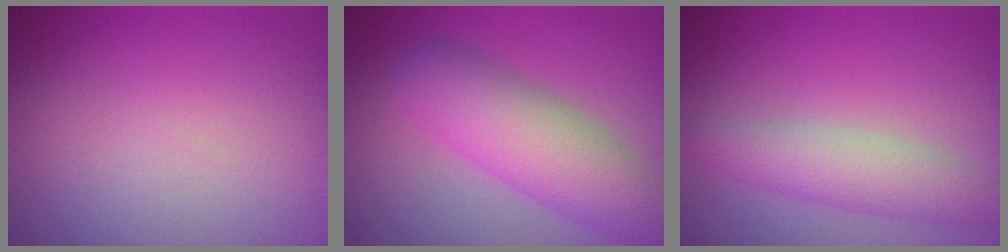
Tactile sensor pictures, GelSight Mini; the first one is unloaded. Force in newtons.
{"total": 6.9, "press": 6.9, "slide": 0.2}
{"total": 4.0, "press": 4.0, "slide": 0.1}